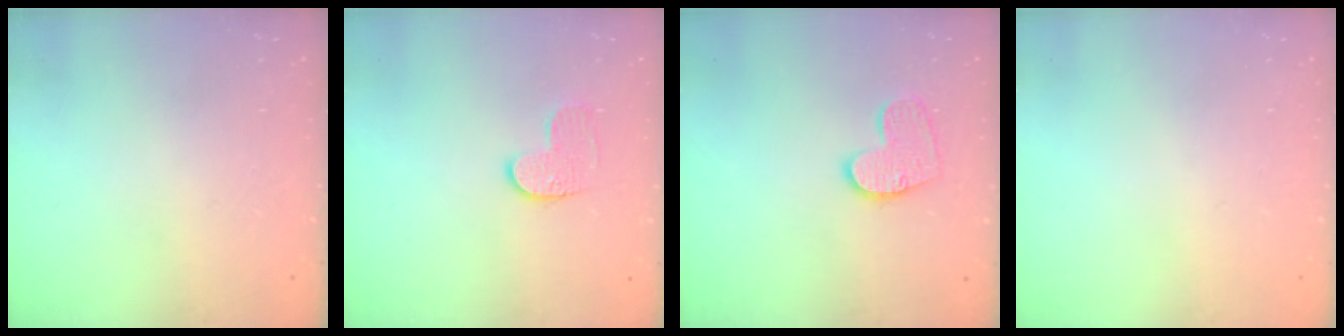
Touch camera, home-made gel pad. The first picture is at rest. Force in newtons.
{"total": 6.8, "press": 6.8, "slide": 0.1}
{"total": 10.4, "press": 10.4, "slide": 0.7}
{"total": 0.0}